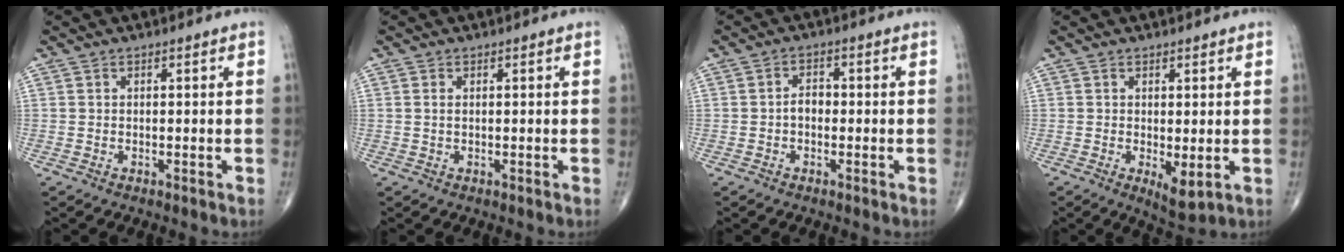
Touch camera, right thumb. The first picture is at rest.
{"total": 0.7, "force": [0.2, 0.4, 0.6], "torque": [-0.016, 0.004, 0.004]}
{"total": 2.5, "force": [-0.6, 1.7, 1.8], "torque": [-0.018, 0.010, -0.015]}
{"total": 4.0, "force": [-0.4, 1.5, 3.7], "torque": [-0.052, -0.014, -0.001]}